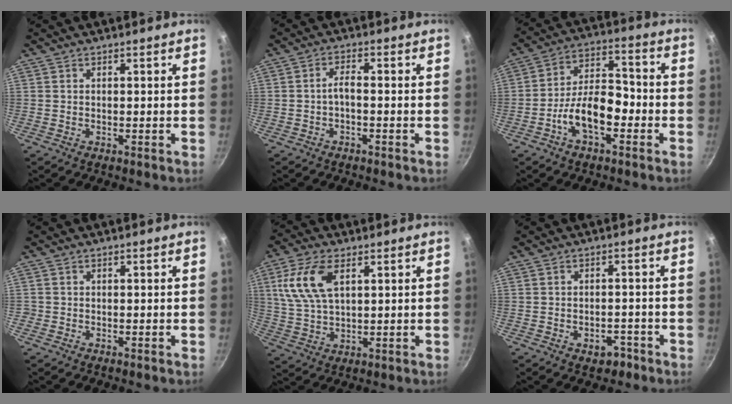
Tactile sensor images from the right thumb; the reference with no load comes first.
{"total": 2.5, "force": [-1.0, 0.8, 2.1], "torque": [-0.045, 0.018, -0.022]}
{"total": 11.8, "force": [-4.3, 6.3, 9.0], "torque": [-0.128, 0.054, -0.083]}
{"total": 0.5, "force": [-0.2, 0.5, 0.0], "torque": [0.002, 0.001, -0.006]}
{"total": 11.0, "force": [3.8, 5.8, 8.5], "torque": [-0.170, 0.000, 0.077]}
{"total": 3.8, "force": [-2.2, 2.4, 2.0], "torque": [-0.009, 0.019, -0.023]}